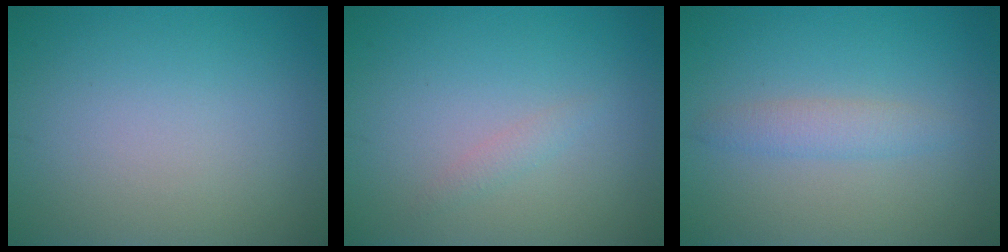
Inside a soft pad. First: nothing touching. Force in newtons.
{"total": 0.9, "press": 0.9, "slide": 0.1}
{"total": 1.9, "press": 1.9, "slide": 0.1}